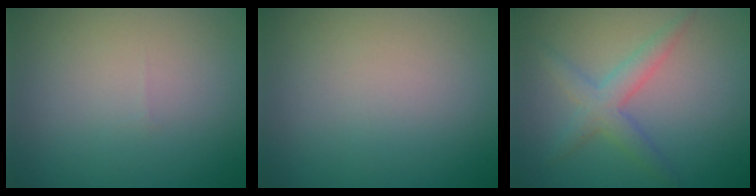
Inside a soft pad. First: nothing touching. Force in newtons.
{"total": 0.0}
{"total": 2.9, "press": 2.9, "slide": 0.1}